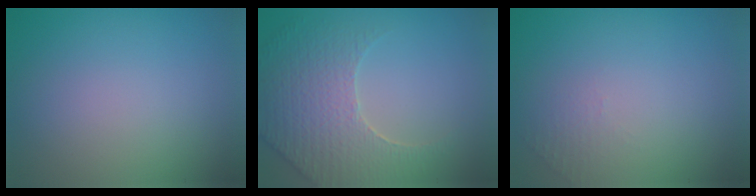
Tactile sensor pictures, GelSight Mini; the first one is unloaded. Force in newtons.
{"total": 5.1, "press": 4.7, "slide": 2.1}
{"total": 0.5, "press": 0.4, "slide": 0.4}